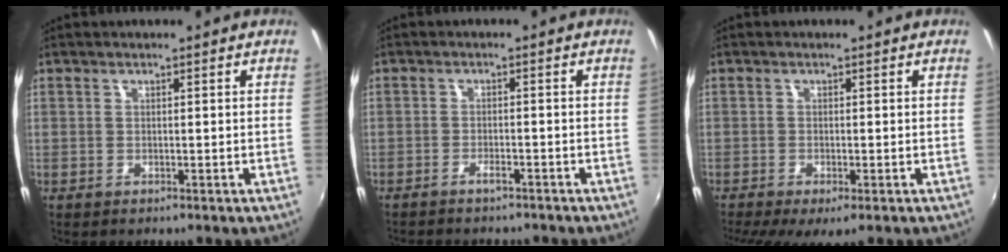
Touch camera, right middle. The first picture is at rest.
{"total": 3.7, "force": [-3.3, 0.8, 1.4], "torque": [-0.039, -0.003, -0.052]}
{"total": 5.8, "force": [-3.9, 1.1, 4.2], "torque": [-0.091, -0.029, -0.061]}